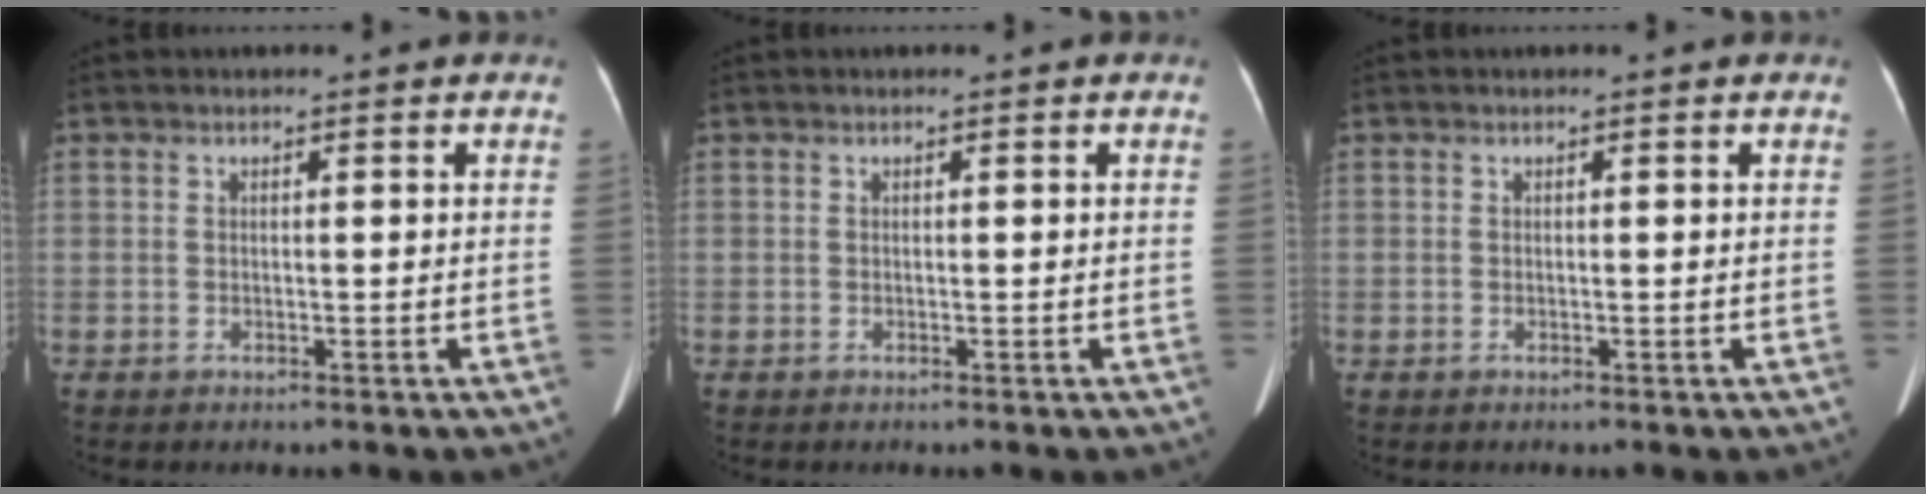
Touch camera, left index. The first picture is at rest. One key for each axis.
{"total": 0.0}
{"total": 0.0}